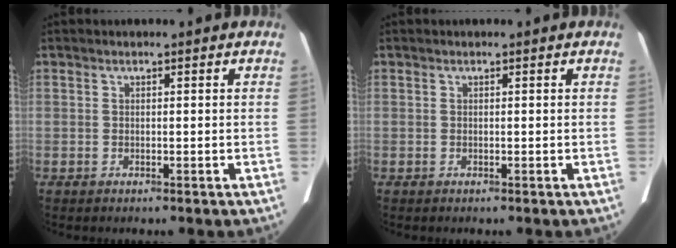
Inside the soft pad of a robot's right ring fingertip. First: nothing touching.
{"total": 0.0}